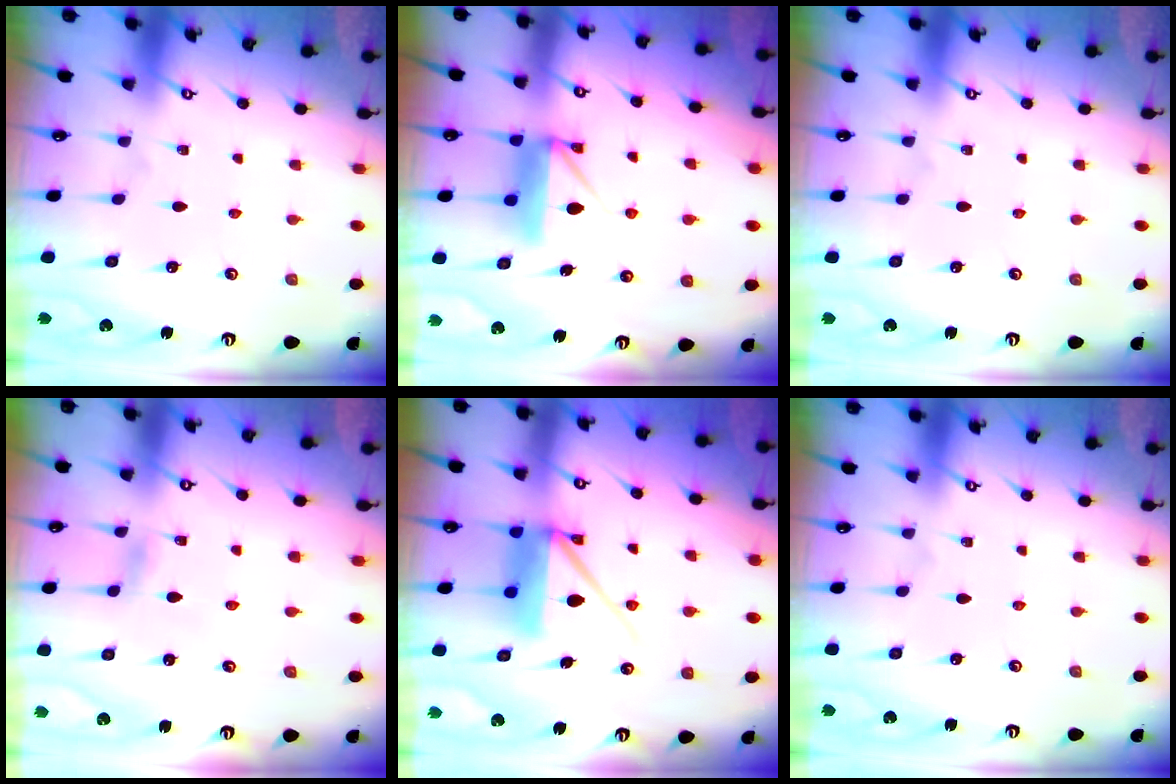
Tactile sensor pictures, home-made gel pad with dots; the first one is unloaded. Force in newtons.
{"total": 8.9, "press": 8.9, "slide": 0.9}
{"total": 0.0}
{"total": 3.1, "press": 3.1, "slide": 0.3}
{"total": 11.1, "press": 11.0, "slide": 1.6}
{"total": 0.0}